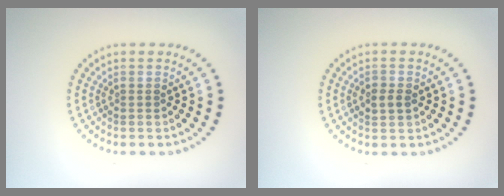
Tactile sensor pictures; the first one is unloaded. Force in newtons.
{"total": 1.6, "press": 1.5, "slide": 0.2}